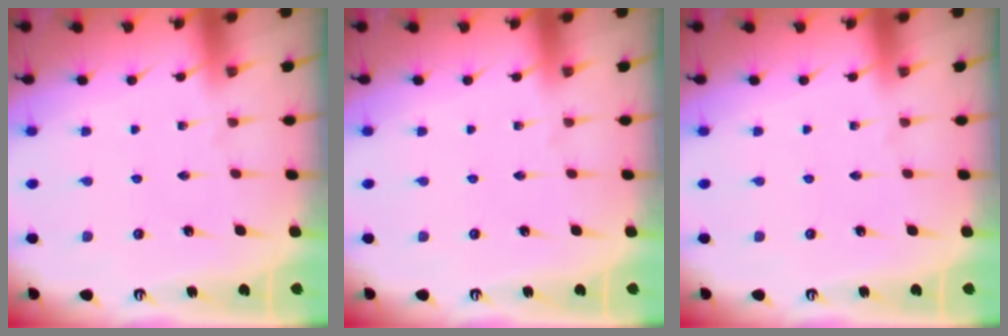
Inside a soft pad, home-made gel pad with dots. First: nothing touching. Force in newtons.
{"total": 0.0}
{"total": 0.0}